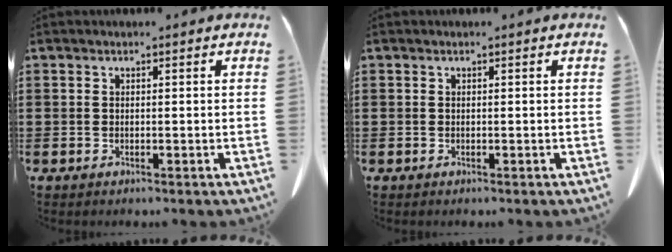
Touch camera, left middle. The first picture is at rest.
{"total": 0.0}